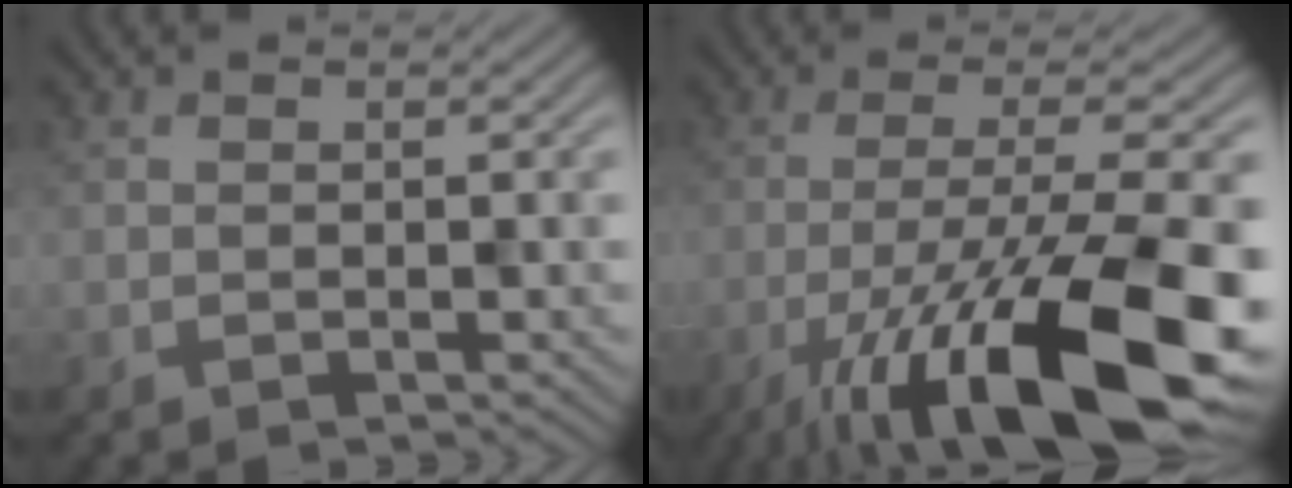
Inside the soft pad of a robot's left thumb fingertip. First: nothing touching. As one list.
[{"total": 17.9, "force": [-9.0, 4.5, 14.9], "torque": [-0.237, -0.007, -0.156]}]